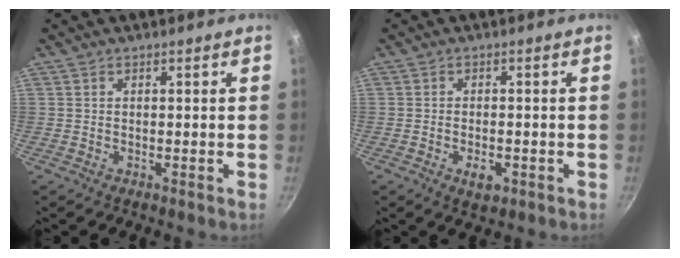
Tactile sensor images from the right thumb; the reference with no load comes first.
{"total": 3.3, "force": [-1.3, 1.7, 2.5], "torque": [-0.038, 0.005, -0.016]}